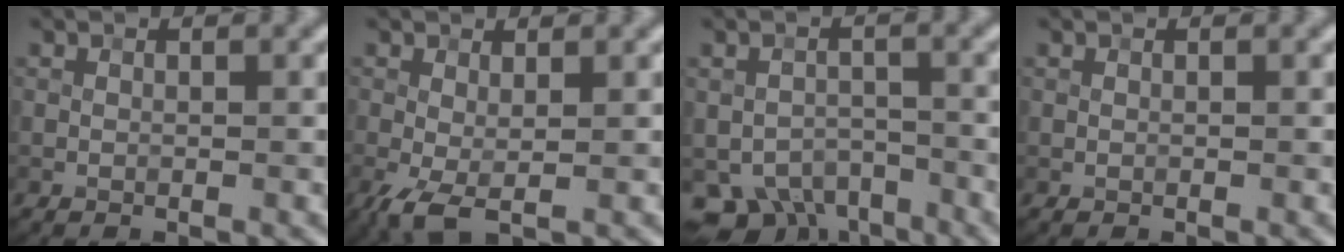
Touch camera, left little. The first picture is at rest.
{"total": 2.1, "force": [-0.4, 0.5, 2.0], "torque": [-0.054, -0.002, -0.013]}
{"total": 5.4, "force": [-3.6, 3.3, 2.3], "torque": [-0.031, -0.022, -0.056]}
{"total": 0.0}